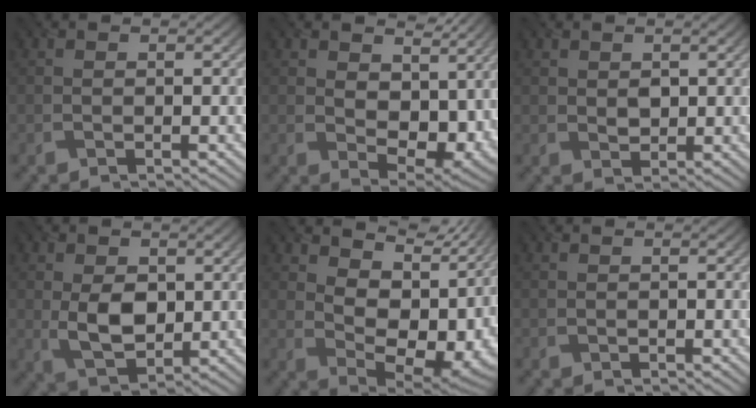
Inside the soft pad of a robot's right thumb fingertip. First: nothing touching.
{"total": 8.4, "force": [3.0, 5.4, 5.7], "torque": [-0.107, -0.017, 0.053]}
{"total": 2.0, "force": [1.0, 1.4, 1.1], "torque": [-0.027, -0.005, 0.022]}
{"total": 6.4, "force": [0.4, 4.2, 4.9], "torque": [-0.103, -0.008, 0.012]}
{"total": 13.3, "force": [6.0, 7.5, 9.2], "torque": [-0.163, -0.007, 0.112]}
{"total": 0.0}